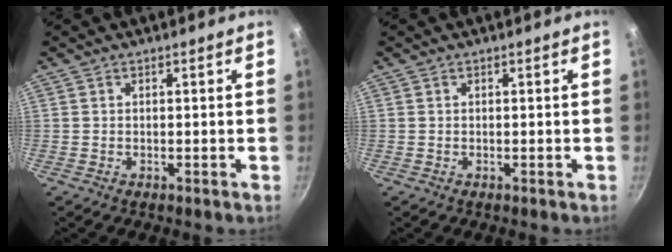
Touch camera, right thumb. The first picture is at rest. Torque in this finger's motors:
{"motor_torque": [0.00, 0.00, -0.10, 0.10, 0.00]}